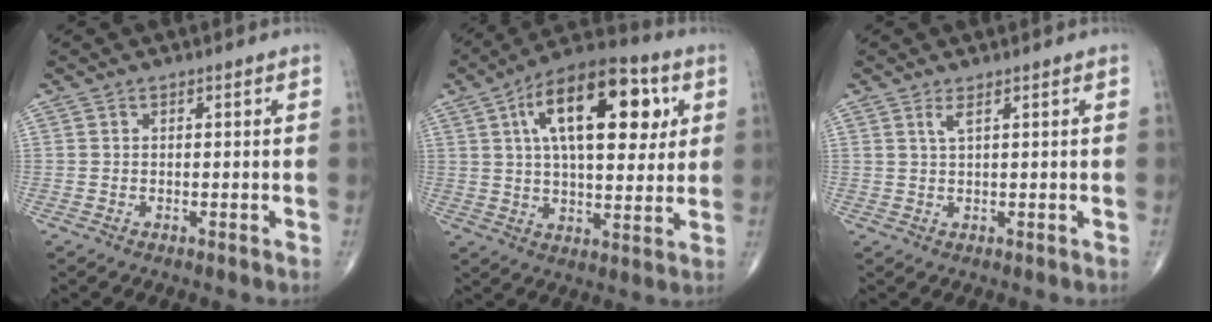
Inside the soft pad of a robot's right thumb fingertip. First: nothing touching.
{"total": 21.0, "force": [6.5, 9.8, 17.4], "torque": [-0.248, 0.001, 0.094]}
{"total": 1.7, "force": [0.9, 0.1, 1.4], "torque": [-0.035, -0.004, 0.023]}